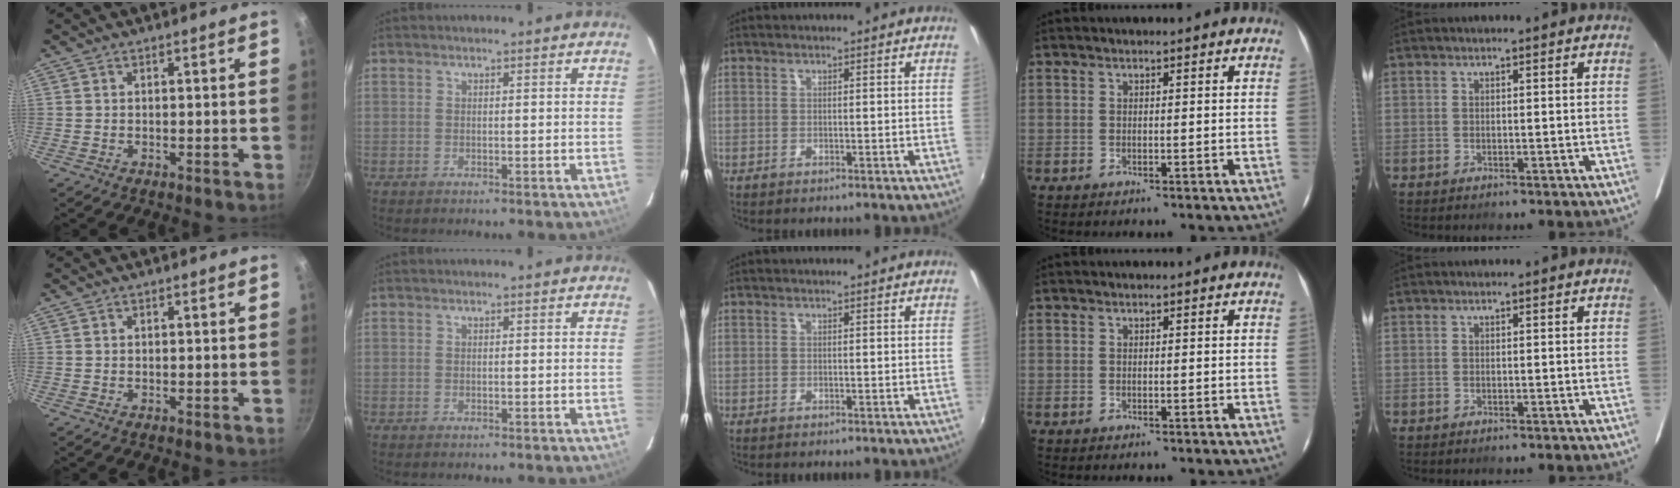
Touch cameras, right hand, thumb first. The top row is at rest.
{}